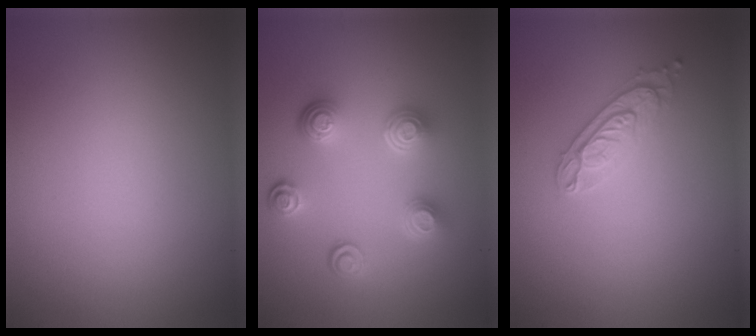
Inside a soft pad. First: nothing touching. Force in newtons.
{"total": 4.6, "press": 3.5, "slide": 2.9}
{"total": 2.5, "press": 2.4, "slide": 0.2}